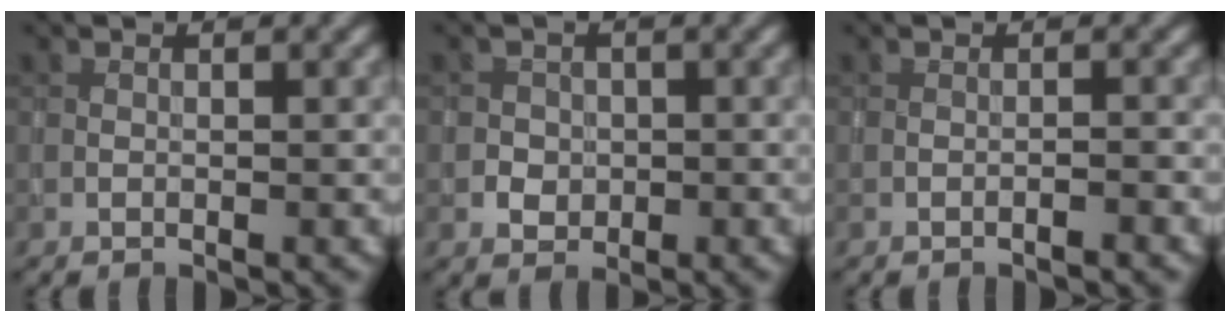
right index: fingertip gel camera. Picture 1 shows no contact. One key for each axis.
{"total": 1.9, "fx": -0.3, "fy": 1.8, "fz": 0.4, "tx": 0.011, "ty": 0.001, "tz": -0.015}
{"total": 0.8, "fx": -0.6, "fy": 0.0, "fz": 0.5, "tx": -0.009, "ty": 0.004, "tz": -0.011}